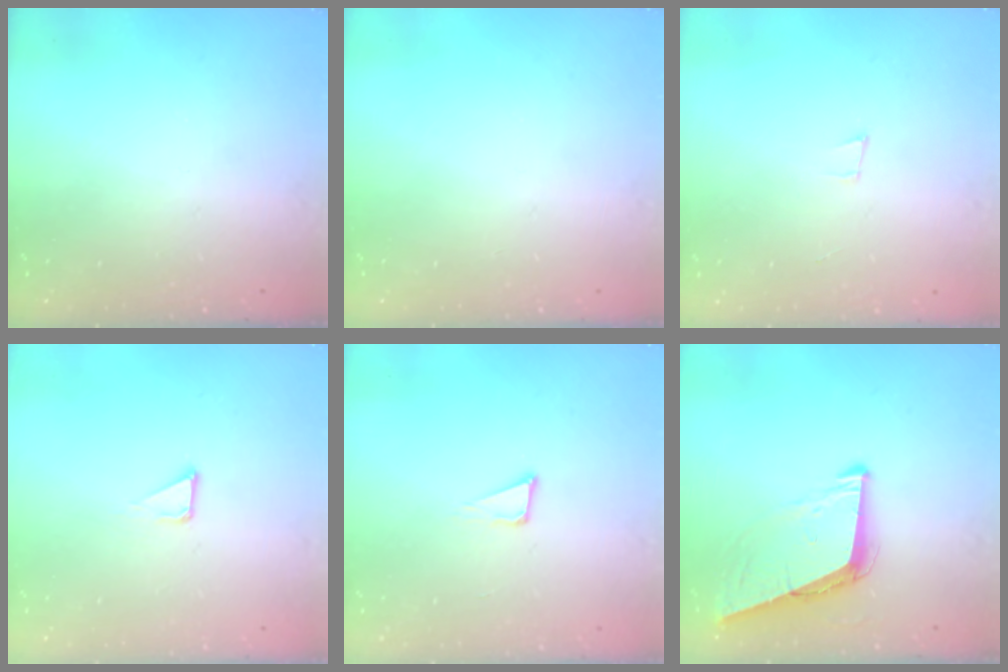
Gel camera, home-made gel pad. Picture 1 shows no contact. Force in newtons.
{"total": 0.0}
{"total": 3.3, "press": 1.9, "slide": 2.7}
{"total": 2.8, "press": 2.8, "slide": 0.1}
{"total": 3.4, "press": 3.3, "slide": 0.9}
{"total": 7.4, "press": 7.3, "slide": 1.4}